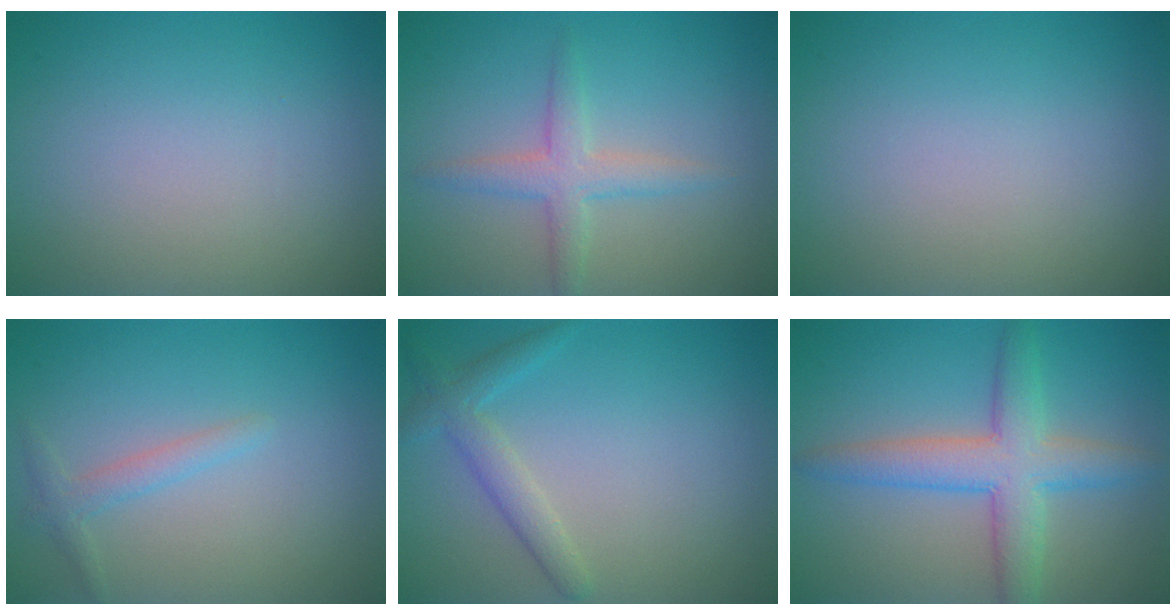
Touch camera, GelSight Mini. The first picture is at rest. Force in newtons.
{"total": 2.9, "press": 2.9, "slide": 0.1}
{"total": 0.0}
{"total": 1.5, "press": 1.5, "slide": 0.1}
{"total": 2.5, "press": 2.5, "slide": 0.1}
{"total": 5.5, "press": 5.5, "slide": 0.1}